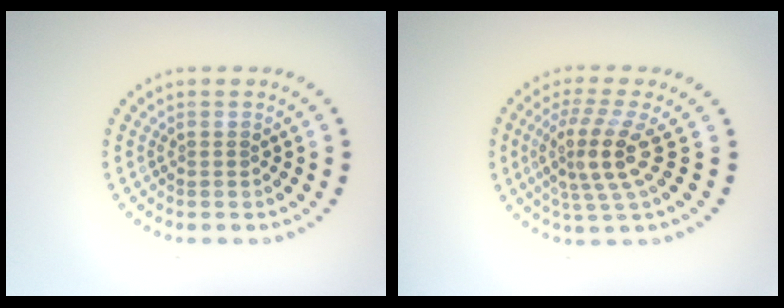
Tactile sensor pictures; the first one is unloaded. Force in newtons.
{"total": 4.1, "press": 3.1, "slide": 2.7}